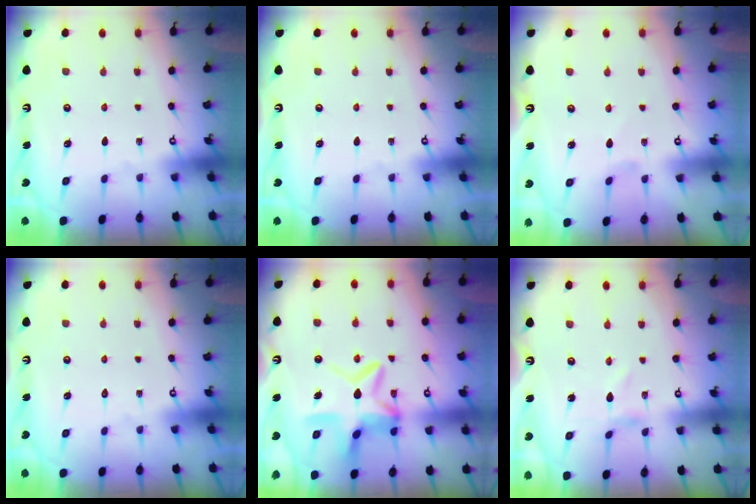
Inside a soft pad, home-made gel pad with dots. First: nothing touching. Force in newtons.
{"total": 0.0}
{"total": 0.0}
{"total": 1.8, "press": 1.8, "slide": 0.1}
{"total": 11.8, "press": 11.8, "slide": 1.1}
{"total": 0.6, "press": 0.6, "slide": 0.2}